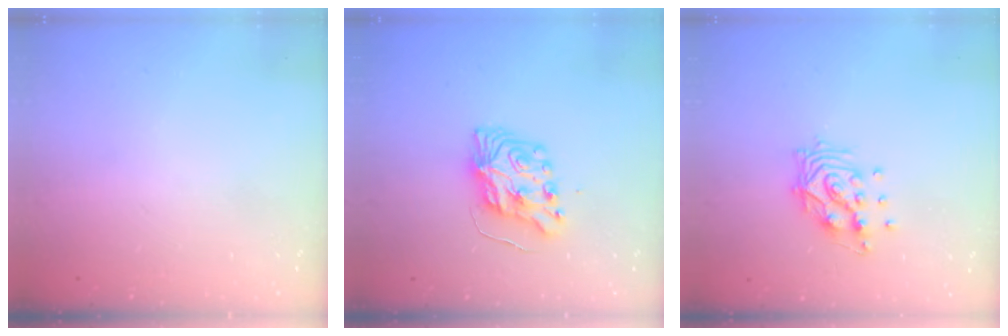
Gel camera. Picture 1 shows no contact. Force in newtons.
{"total": 8.2, "press": 8.2, "slide": 0.6}
{"total": 10.8, "press": 10.8, "slide": 0.7}